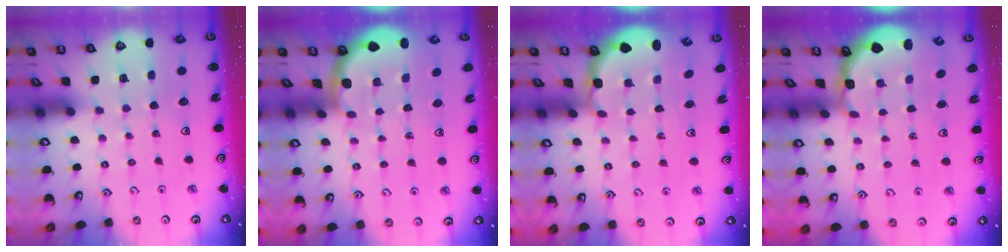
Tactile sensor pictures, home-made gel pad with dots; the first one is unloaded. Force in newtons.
{"total": 1.8, "press": 1.7, "slide": 0.0}
{"total": 2.7, "press": 2.1, "slide": 1.7}
{"total": 1.2, "press": 1.1, "slide": 0.4}